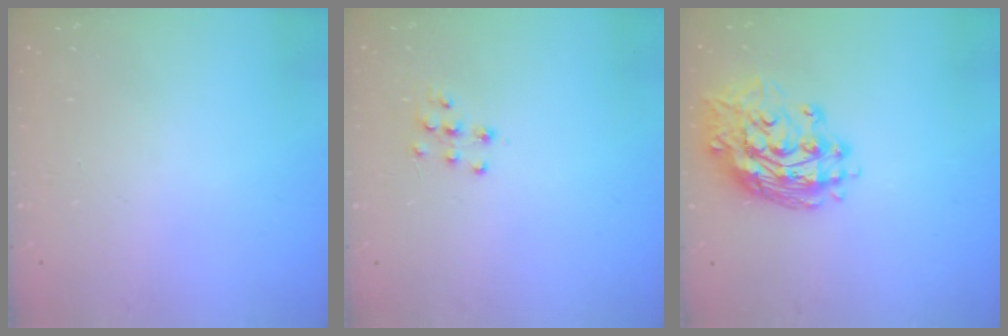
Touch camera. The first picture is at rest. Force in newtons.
{"total": 7.0, "press": 7.0, "slide": 0.3}
{"total": 15.0, "press": 14.9, "slide": 1.4}